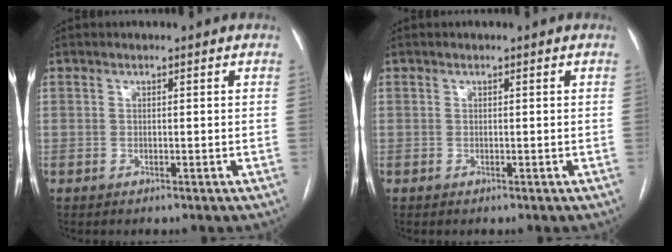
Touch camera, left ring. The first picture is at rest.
{"total": 0.0}